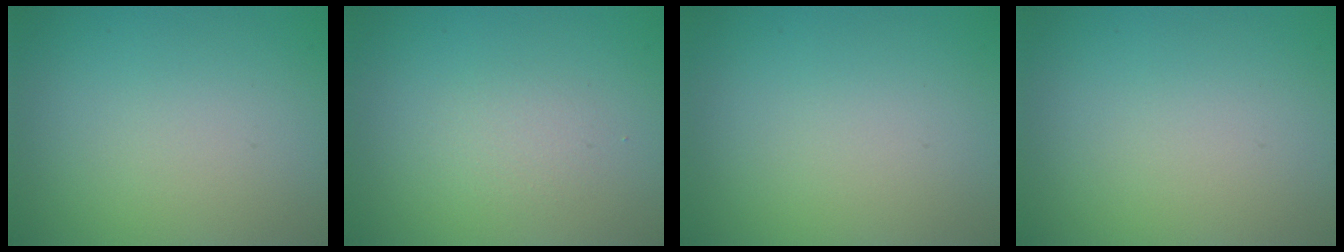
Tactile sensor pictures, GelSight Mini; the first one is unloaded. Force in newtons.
{"total": 1.4, "press": 1.4, "slide": 0.1}
{"total": 0.0}
{"total": 0.0}